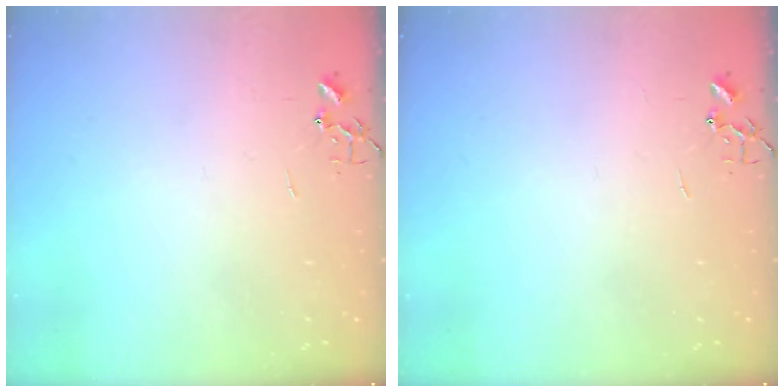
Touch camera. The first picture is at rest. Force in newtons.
{"total": 0.0}